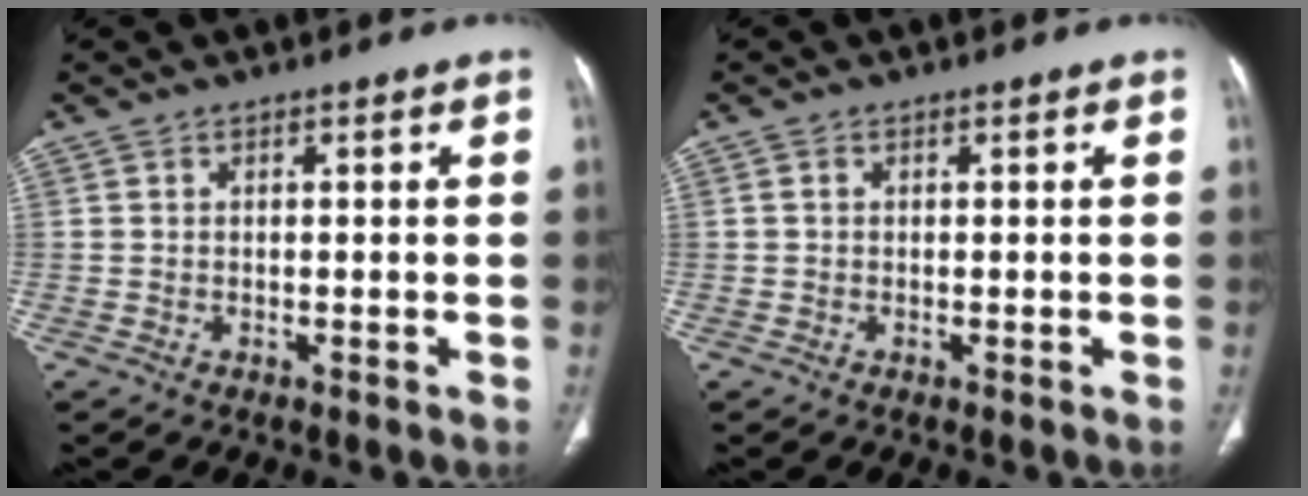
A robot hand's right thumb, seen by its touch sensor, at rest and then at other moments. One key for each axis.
{"total": 0.5, "fx": 0.0, "fy": 0.5, "fz": 0.2, "tx": -0.002, "ty": 0.001, "tz": -0.001}